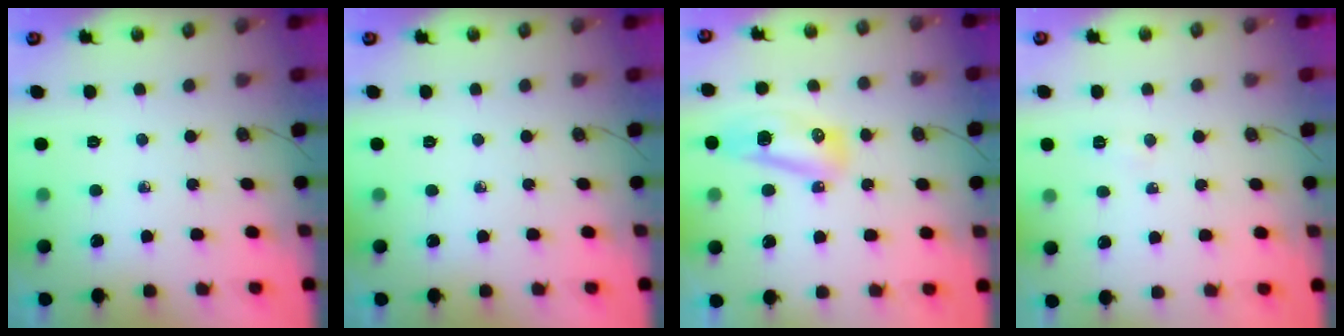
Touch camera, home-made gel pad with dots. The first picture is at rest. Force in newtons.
{"total": 0.0}
{"total": 13.3, "press": 10.0, "slide": 8.8}
{"total": 4.3, "press": 4.2, "slide": 0.4}